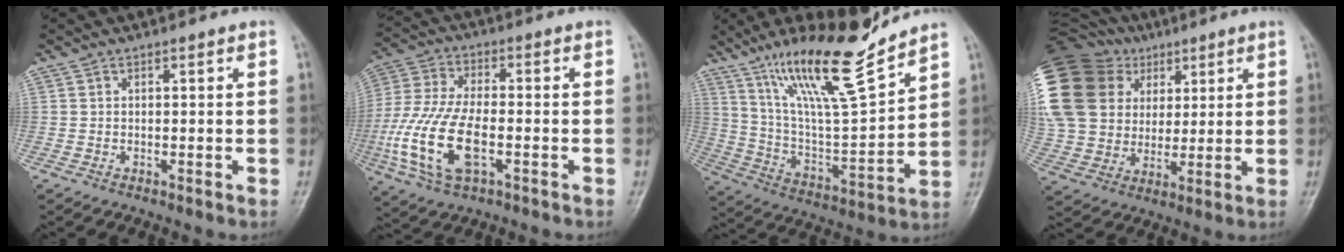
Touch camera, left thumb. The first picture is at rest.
{"total": 15.7, "force": [-4.3, 7.4, 13.2], "torque": [-0.295, 0.009, -0.080]}
{"total": 19.6, "force": [14.5, 2.9, 12.9], "torque": [-0.198, -0.079, 0.265]}
{"total": 30.1, "force": [11.0, 23.3, 15.5], "torque": [-0.371, 0.066, 0.224]}